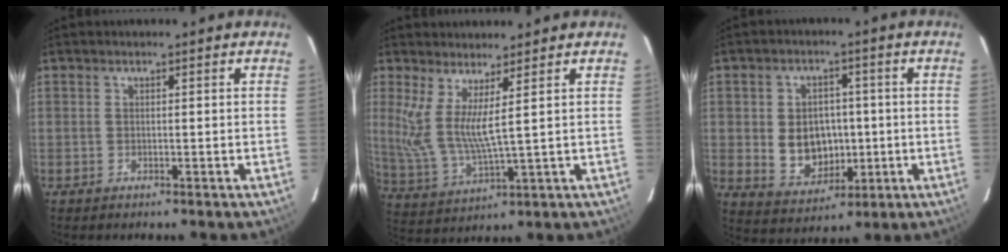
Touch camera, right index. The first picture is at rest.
{"total": 7.7, "force": [3.8, 0.6, 6.7], "torque": [-0.138, -0.018, 0.086]}
{"total": 9.6, "force": [-0.6, 7.7, 5.7], "torque": [-0.123, 0.006, 0.011]}